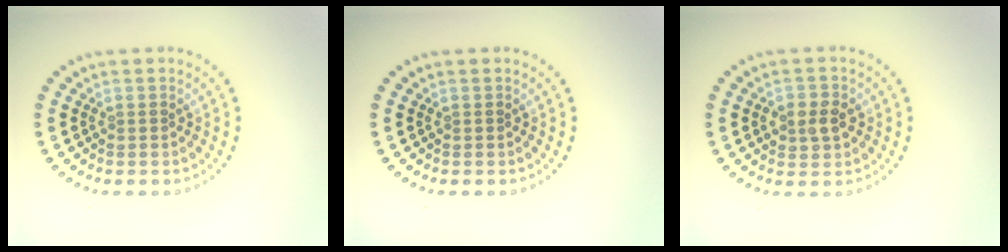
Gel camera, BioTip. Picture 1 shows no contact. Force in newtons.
{"total": 0.0}
{"total": 2.4, "press": 2.4, "slide": 0.2}